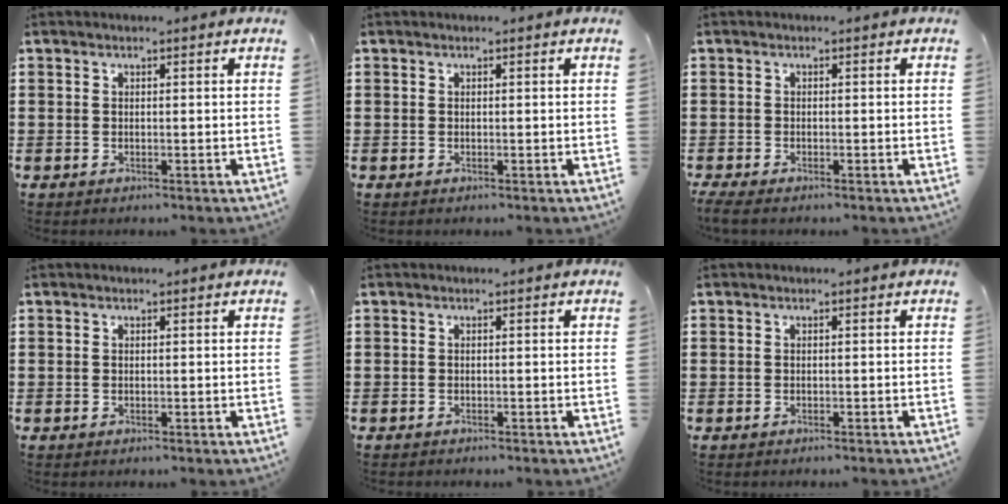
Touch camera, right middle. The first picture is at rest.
{"total": 0.0}
{"total": 1.2, "force": [-1.1, 0.2, 0.5], "torque": [-0.018, -0.004, -0.023]}
{"total": 0.0}
{"total": 0.6, "force": [-0.6, 0.1, 0.0], "torque": [-0.001, 0.001, -0.013]}
{"total": 0.5, "force": [-0.5, 0.0, 0.1], "torque": [-0.003, 0.000, -0.011]}